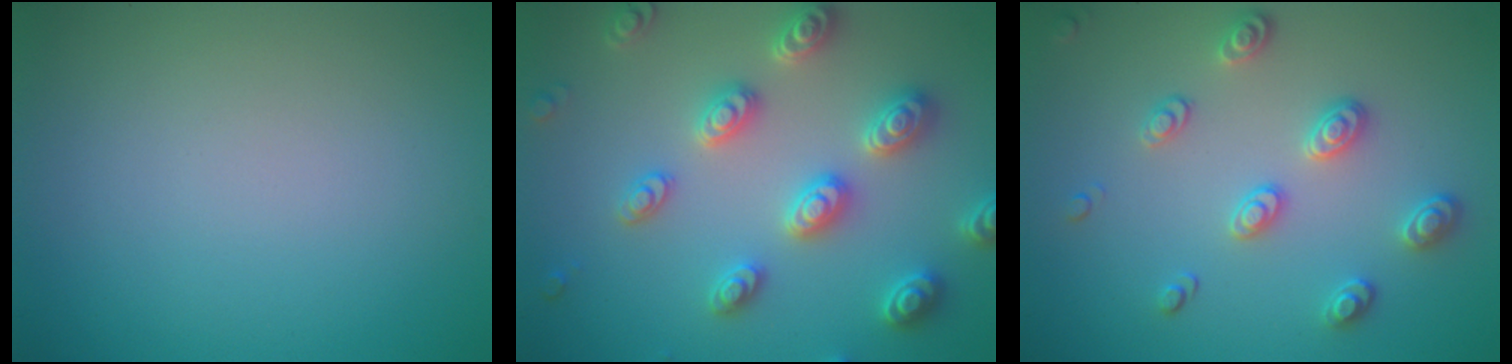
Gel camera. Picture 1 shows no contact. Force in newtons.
{"total": 5.2, "press": 5.0, "slide": 1.3}
{"total": 2.8, "press": 2.6, "slide": 1.1}